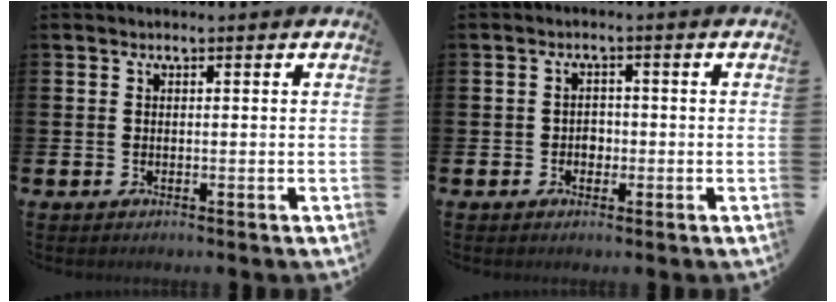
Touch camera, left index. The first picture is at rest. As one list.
[{"total": 1.8, "force": [-0.5, 1.5, 0.7], "torque": [-0.003, 0.000, -0.015]}]